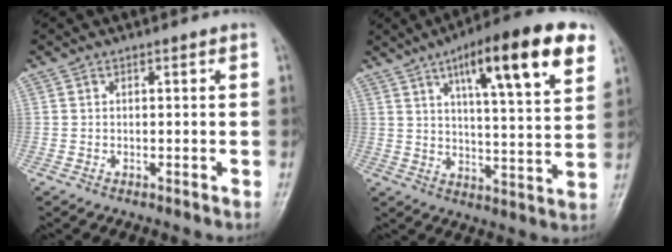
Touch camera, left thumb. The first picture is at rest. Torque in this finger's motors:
{"motor_torque": [1.49, 1.49, 1.57, -1.19, 0.11]}